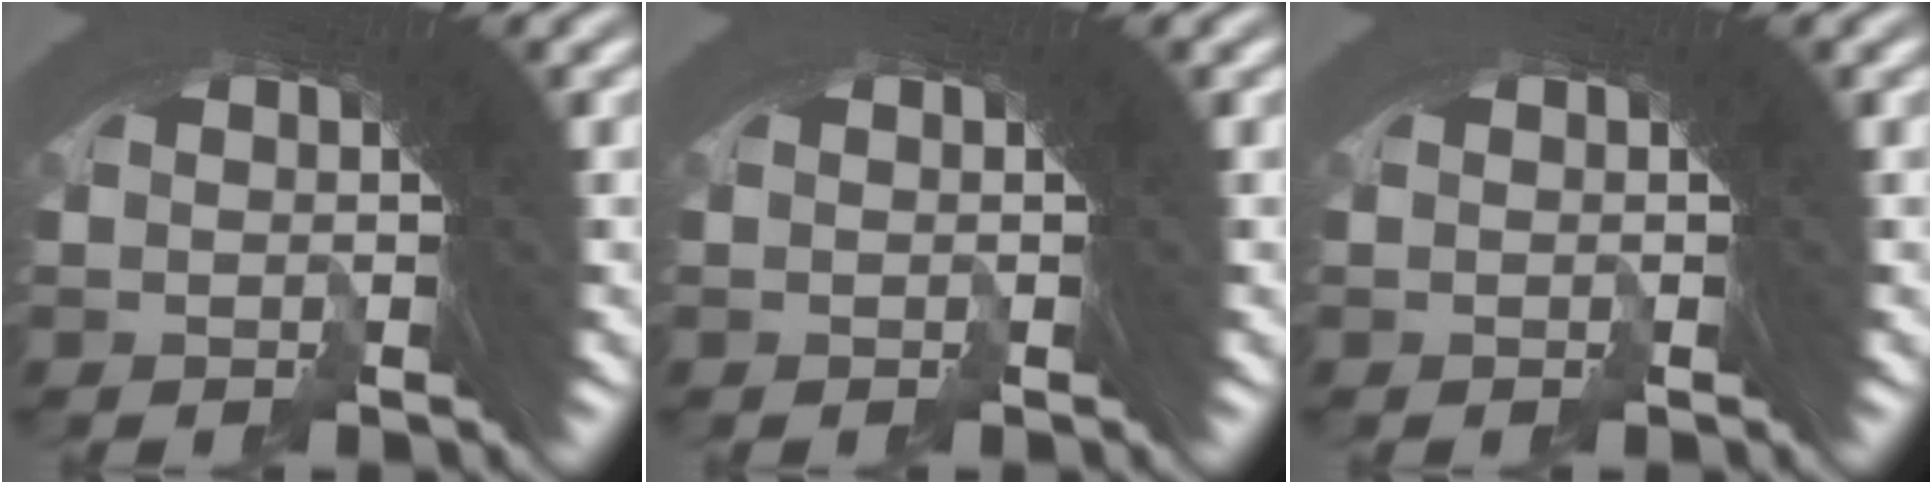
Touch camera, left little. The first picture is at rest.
{"total": 0.0}
{"total": 0.0}